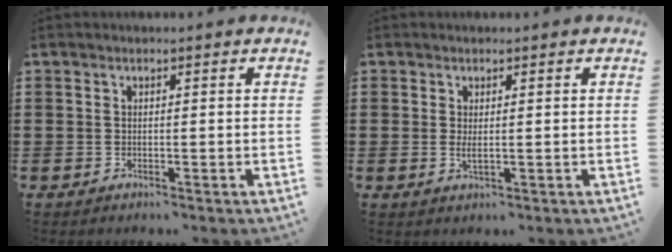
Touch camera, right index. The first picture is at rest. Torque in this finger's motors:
{"motor_torque": [1.35, 0.79, 0.28, 0.07]}